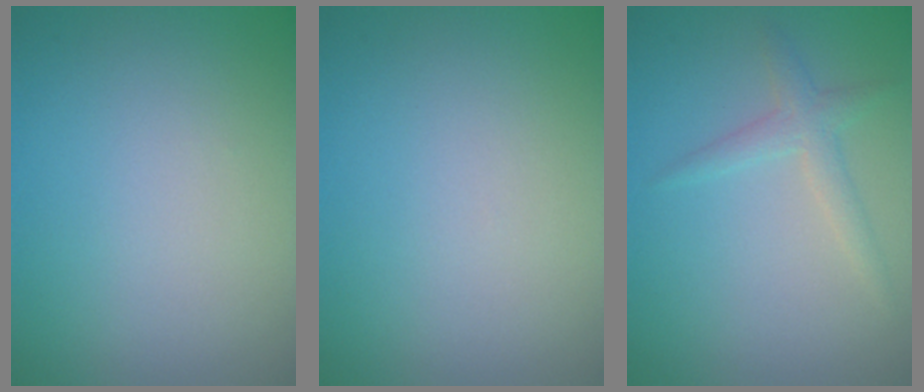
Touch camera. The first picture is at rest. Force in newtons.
{"total": 0.0}
{"total": 1.9, "press": 1.9, "slide": 0.1}